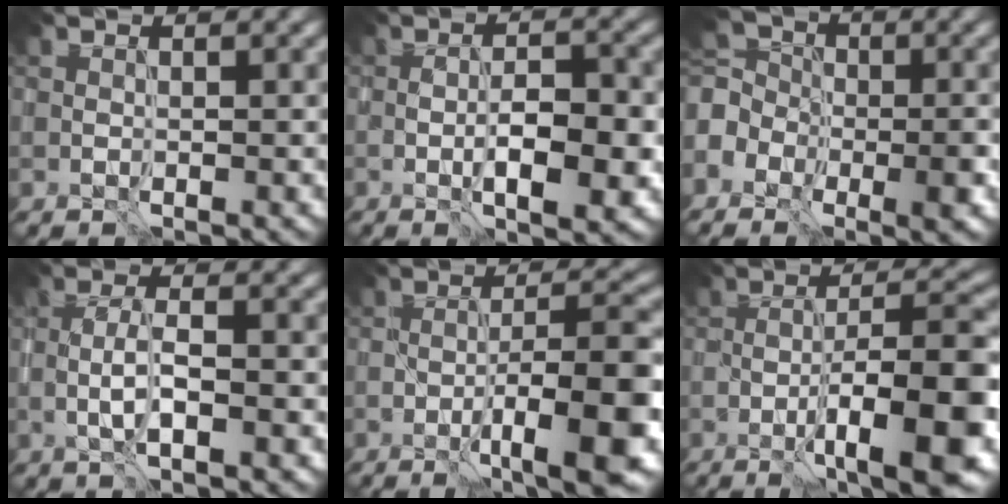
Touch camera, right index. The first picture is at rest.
{"total": 5.1, "force": [-1.1, 1.7, 4.6], "torque": [-0.075, -0.003, -0.015]}
{"total": 6.8, "force": [-3.0, 4.8, 3.7], "torque": [-0.070, 0.001, -0.067]}
{"total": 3.0, "force": [-0.6, 0.6, 2.8], "torque": [-0.055, 0.001, -0.012]}
{"total": 9.0, "force": [-4.0, 1.7, 7.9], "torque": [-0.099, 0.010, -0.059]}
{"total": 10.2, "force": [-4.5, 2.1, 8.9], "torque": [-0.117, 0.009, -0.066]}